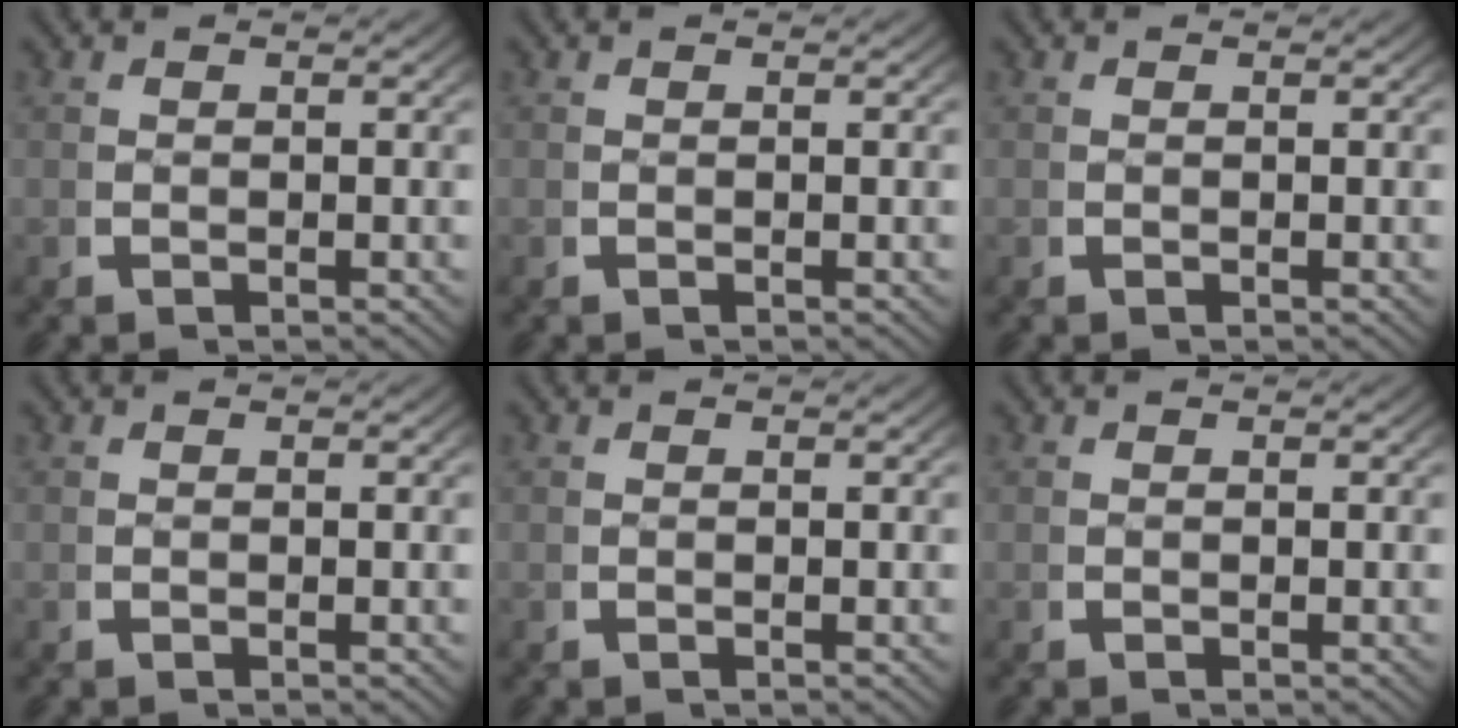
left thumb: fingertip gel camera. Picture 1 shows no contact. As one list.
[{"total": 0.0}, {"total": 0.0}, {"total": 0.0}, {"total": 0.0}, {"total": 0.0}]